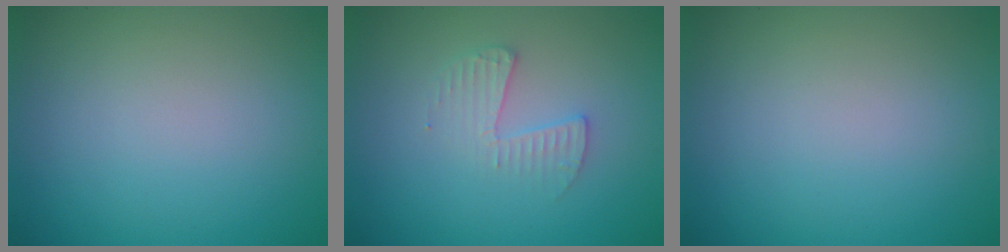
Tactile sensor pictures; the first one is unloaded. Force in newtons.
{"total": 2.1, "press": 2.0, "slide": 0.1}
{"total": 0.0}